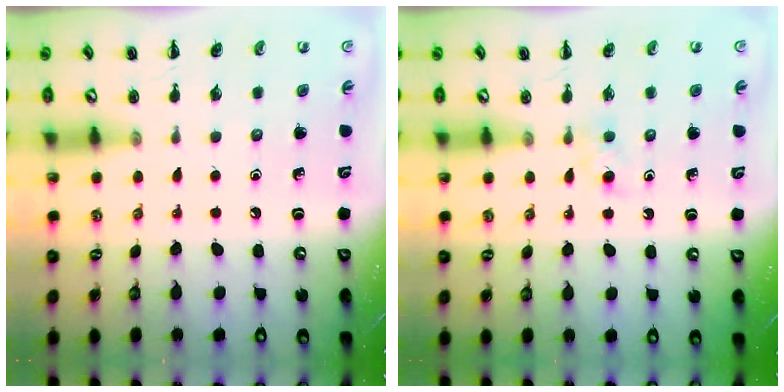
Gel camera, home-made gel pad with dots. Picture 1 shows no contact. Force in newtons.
{"total": 2.6, "press": 2.3, "slide": 1.2}